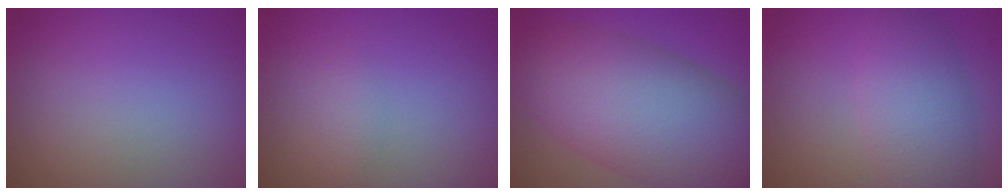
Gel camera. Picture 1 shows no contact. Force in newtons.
{"total": 1.3, "press": 1.3, "slide": 0.0}
{"total": 12.2, "press": 12.2, "slide": 0.4}
{"total": 5.7, "press": 5.7, "slide": 0.3}